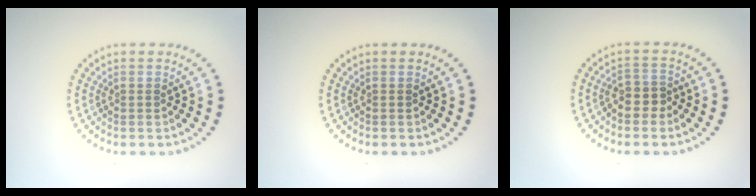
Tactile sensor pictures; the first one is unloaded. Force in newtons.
{"total": 0.0}
{"total": 2.4, "press": 2.1, "slide": 1.1}